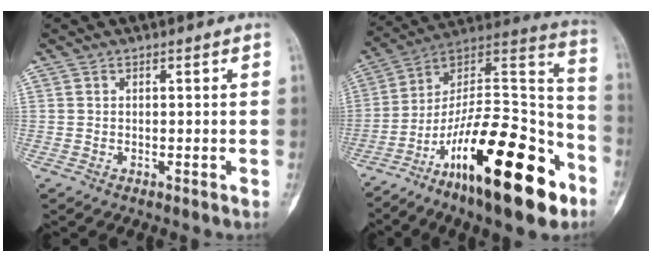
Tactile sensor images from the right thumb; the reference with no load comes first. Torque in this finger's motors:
{"motor_torque": [2.32, 2.69, 1.75, -1.03, 0.17]}